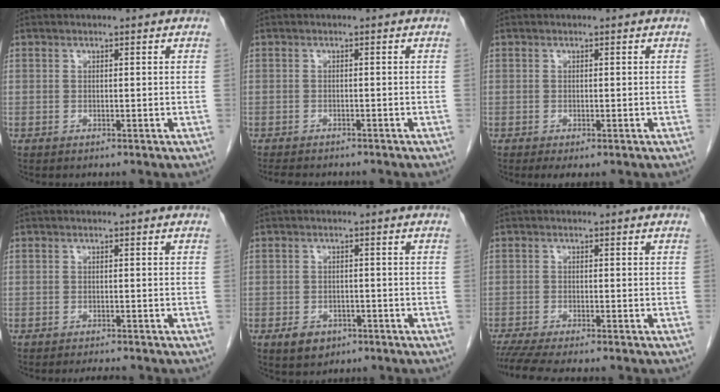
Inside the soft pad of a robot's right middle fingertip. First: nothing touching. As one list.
[{"total": 7.1, "force": [-6.1, 2.0, 3.0], "torque": [-0.045, -0.007, -0.078]}, {"total": 1.9, "force": [-1.1, 0.7, 1.3], "torque": [-0.016, -0.004, -0.011]}, {"total": 2.2, "force": [-2.1, 0.2, 0.7], "torque": [-0.011, -0.005, -0.027]}, {"total": 3.5, "force": [-2.0, 2.4, 1.5], "torque": [-0.024, 0.003, -0.020]}, {"total": 6.2, "force": [-5.4, -0.1, 3.1], "torque": [-0.046, -0.015, -0.088]}]